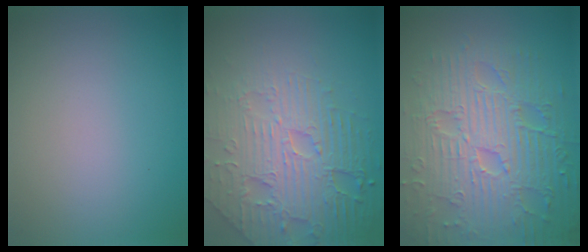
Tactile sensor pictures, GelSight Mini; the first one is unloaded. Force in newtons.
{"total": 6.3, "press": 5.4, "slide": 3.3}
{"total": 9.6, "press": 7.0, "slide": 6.6}